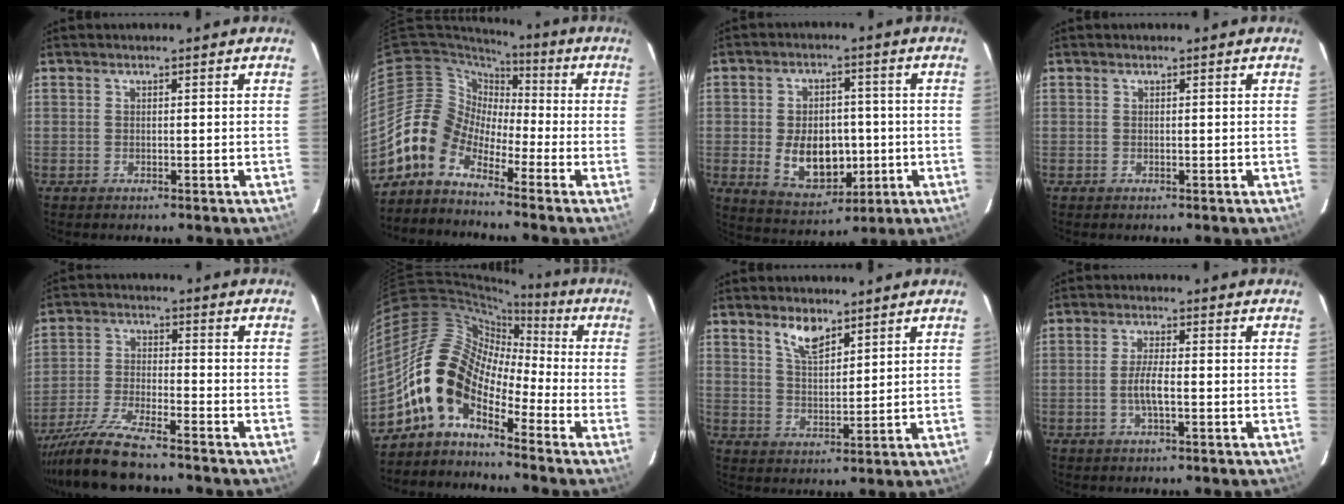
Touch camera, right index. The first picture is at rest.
{"total": 7.9, "force": [-5.5, 5.4, 1.8], "torque": [-0.032, 0.031, -0.130]}
{"total": 11.1, "force": [-1.7, 7.6, 7.9], "torque": [-0.156, -0.004, -0.005]}
{"total": 0.0}
{"total": 10.7, "force": [-9.5, 0.8, 4.9], "torque": [-0.108, -0.015, -0.176]}
{"total": 12.3, "force": [-6.1, 7.0, 8.1], "torque": [-0.139, 0.021, -0.139]}
{"total": 5.8, "force": [4.1, 2.2, 3.4], "torque": [-0.061, 0.001, 0.078]}
{"total": 4.1, "force": [-1.1, 0.8, 3.8], "torque": [-0.075, -0.002, -0.019]}